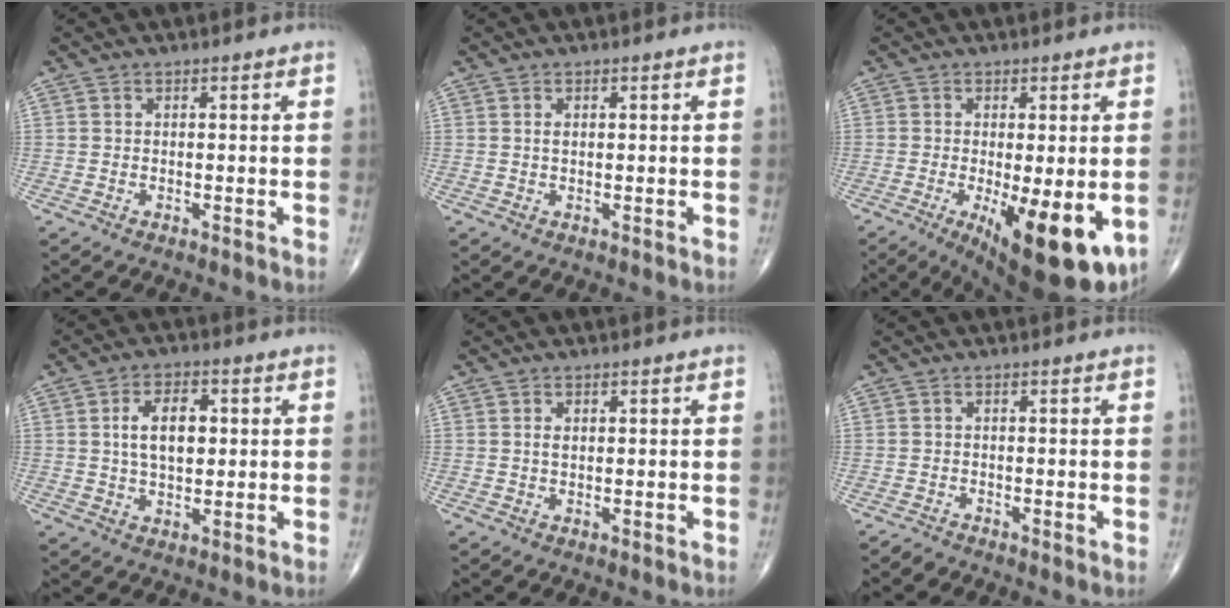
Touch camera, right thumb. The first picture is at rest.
{"total": 1.0, "force": [0.2, 0.6, 0.8], "torque": [-0.014, 0.004, 0.005]}
{"total": 14.9, "force": [-4.4, 4.9, 13.4], "torque": [-0.171, -0.024, -0.051]}
{"total": 8.2, "force": [1.3, 4.7, 6.6], "torque": [-0.100, 0.005, 0.022]}
{"total": 1.4, "force": [0.3, 0.9, 1.1], "torque": [-0.017, 0.002, 0.005]}
{"total": 0.9, "force": [-0.9, 0.1, 0.0], "torque": [-0.001, -0.005, -0.023]}